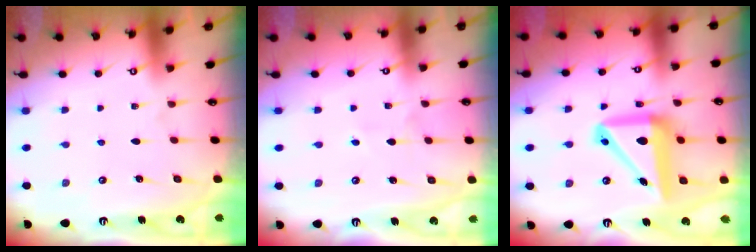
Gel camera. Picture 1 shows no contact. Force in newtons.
{"total": 2.1, "press": 2.1, "slide": 0.2}
{"total": 15.3, "press": 15.1, "slide": 2.4}